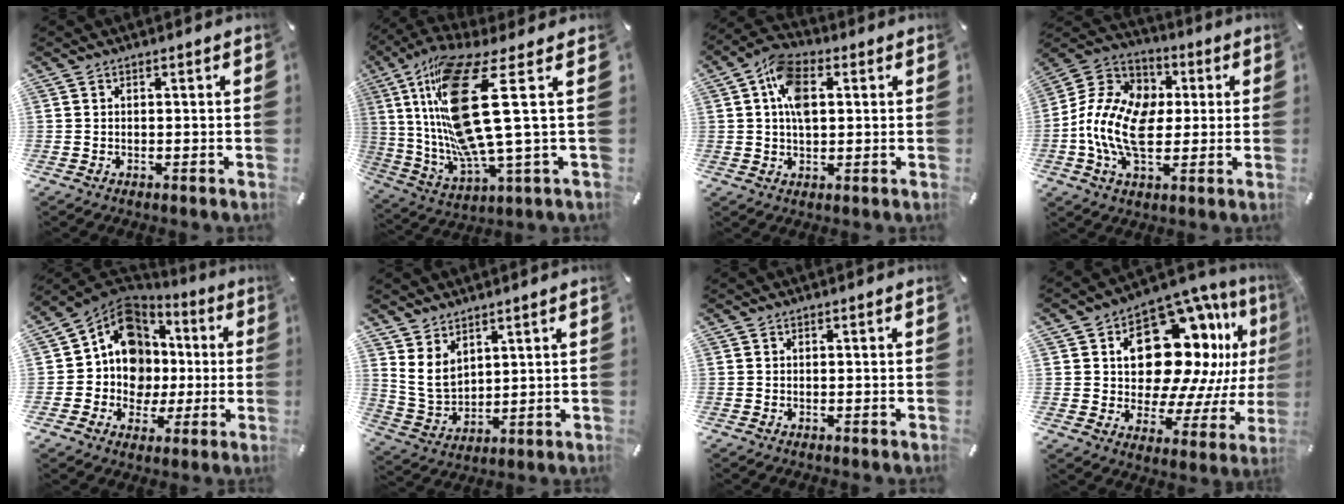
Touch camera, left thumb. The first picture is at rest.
{"total": 26.0, "force": [5.2, 7.0, 24.5], "torque": [-0.513, -0.046, 0.086]}
{"total": 9.7, "force": [1.9, 6.2, 7.3], "torque": [-0.140, 0.006, 0.033]}
{"total": 15.7, "force": [-1.7, 10.9, 11.2], "torque": [-0.253, 0.018, -0.029]}
{"total": 13.7, "force": [1.1, 12.5, 5.5], "torque": [-0.110, -0.024, 0.029]}
{"total": 7.4, "force": [4.0, 5.5, 2.9], "torque": [-0.088, -0.024, 0.073]}
{"total": 0.0}
{"total": 21.6, "force": [7.8, 13.4, 15.0], "torque": [-0.230, -0.059, 0.139]}